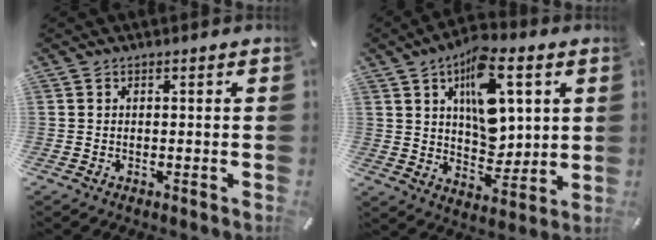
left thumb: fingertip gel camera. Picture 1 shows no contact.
{"total": 15.4, "force": [5.9, 9.0, 11.0], "torque": [-0.147, -0.020, 0.102]}